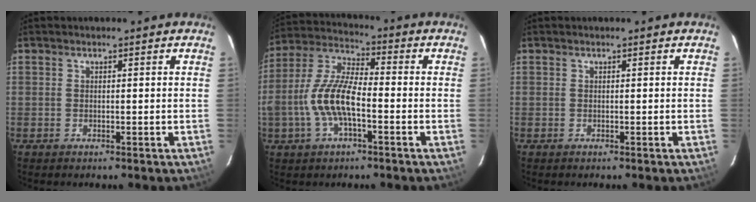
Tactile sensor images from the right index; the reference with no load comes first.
{"total": 12.1, "force": [-3.3, 4.7, 10.6], "torque": [-0.227, 0.005, -0.062]}
{"total": 0.0}